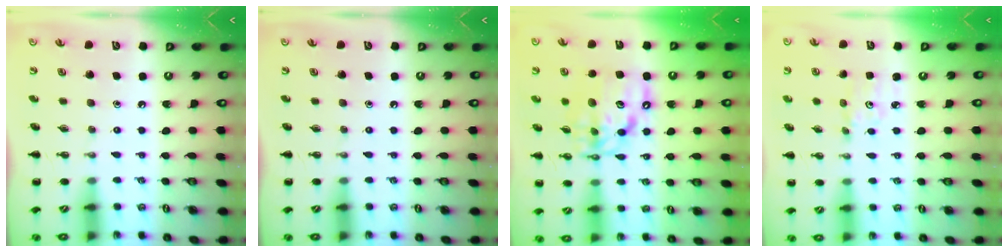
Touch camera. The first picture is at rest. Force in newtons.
{"total": 0.0}
{"total": 12.5, "press": 12.0, "slide": 3.4}
{"total": 2.0, "press": 2.0, "slide": 0.2}